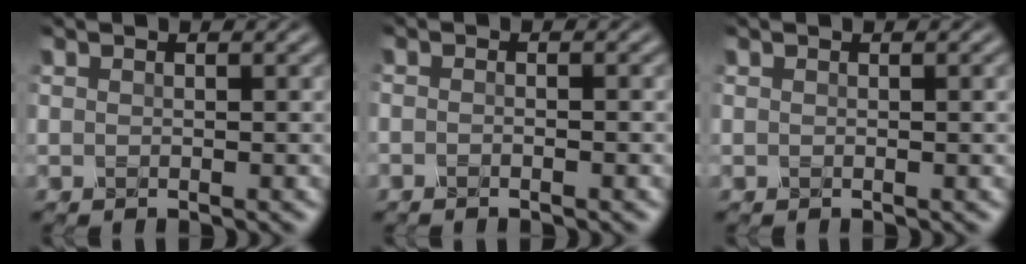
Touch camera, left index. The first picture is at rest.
{"total": 0.8, "force": [-0.6, 0.1, 0.5], "torque": [-0.005, -0.013, -0.020]}
{"total": 1.1, "force": [0.4, 0.3, 1.0], "torque": [-0.013, 0.000, 0.009]}